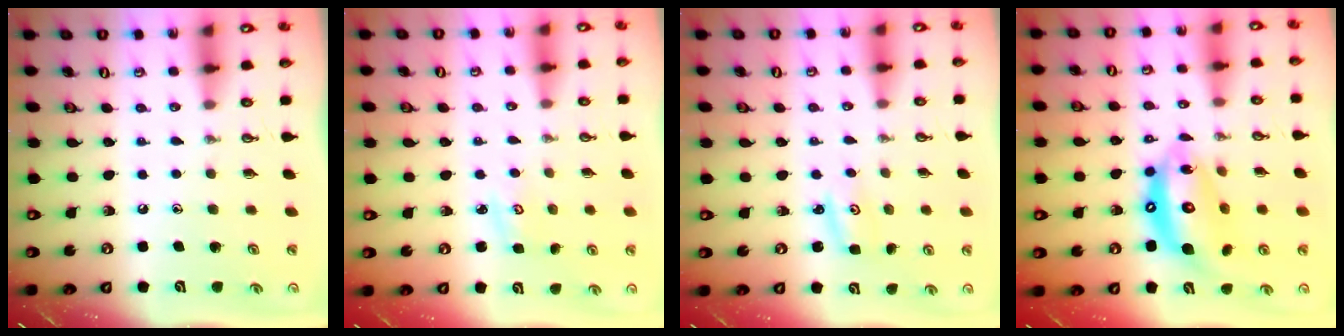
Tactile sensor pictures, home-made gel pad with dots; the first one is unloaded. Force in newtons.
{"total": 2.8, "press": 2.8, "slide": 0.2}
{"total": 2.9, "press": 2.9, "slide": 0.3}
{"total": 15.7, "press": 15.6, "slide": 1.5}